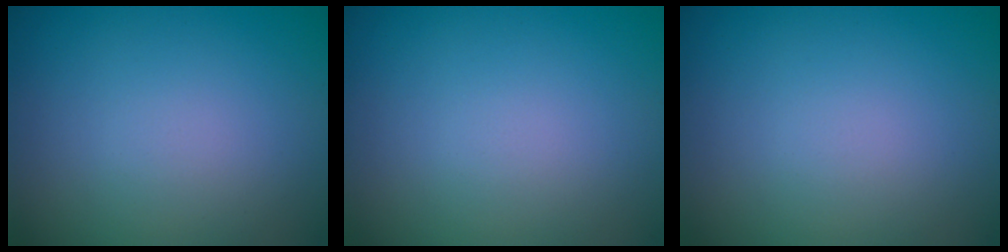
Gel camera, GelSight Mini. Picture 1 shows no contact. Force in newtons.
{"total": 0.0}
{"total": 0.0}